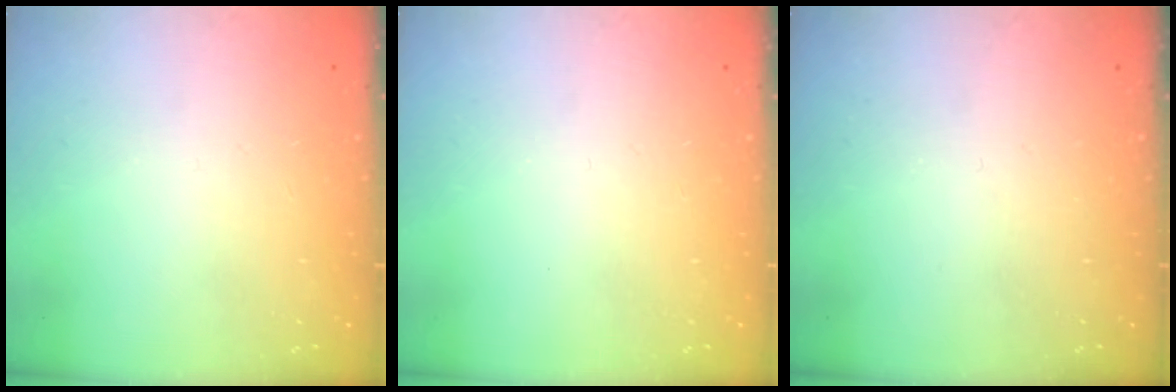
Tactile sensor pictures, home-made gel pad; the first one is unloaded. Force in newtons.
{"total": 0.0}
{"total": 0.0}